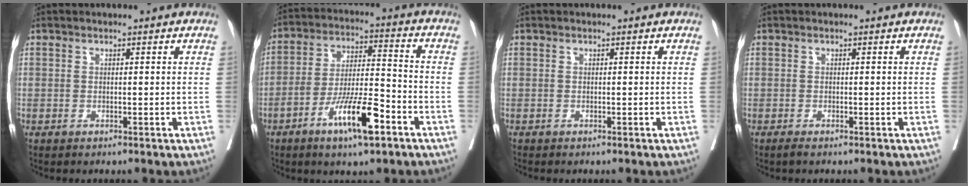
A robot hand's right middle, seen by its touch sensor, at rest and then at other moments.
{"total": 11.4, "force": [-6.1, 1.9, 9.5], "torque": [-0.173, -0.005, -0.108]}
{"total": 0.0}
{"total": 0.6, "force": [-0.5, -0.1, 0.4], "torque": [-0.017, -0.006, -0.010]}